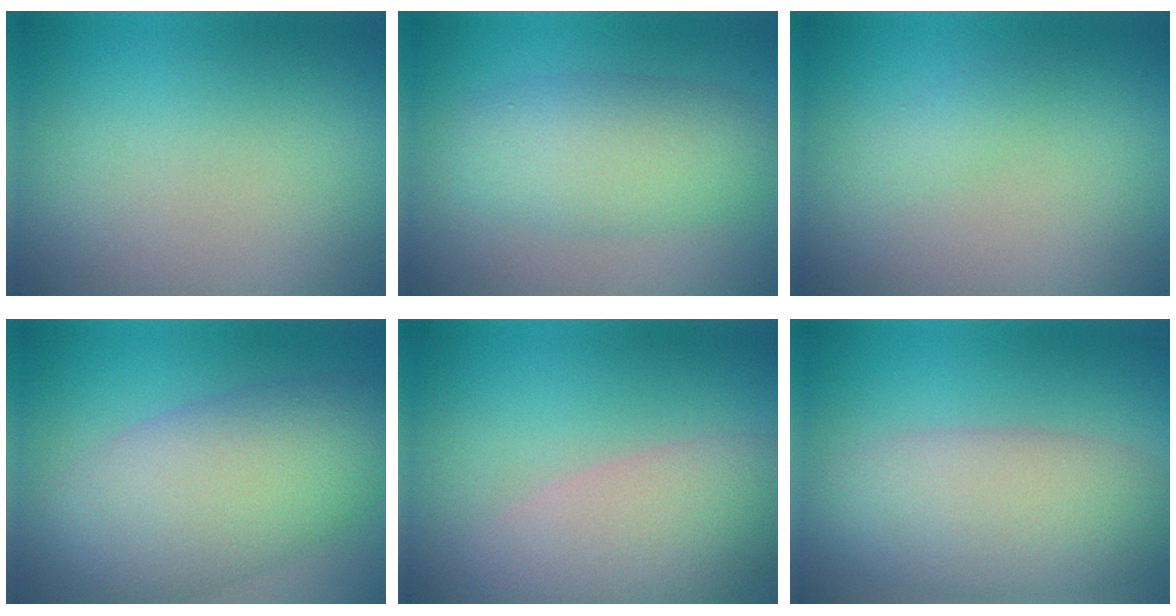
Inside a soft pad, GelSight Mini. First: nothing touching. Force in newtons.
{"total": 5.5, "press": 5.5, "slide": 0.2}
{"total": 0.8, "press": 0.8, "slide": 0.0}
{"total": 9.3, "press": 9.3, "slide": 0.6}
{"total": 7.5, "press": 7.5, "slide": 0.7}
{"total": 7.2, "press": 7.2, "slide": 0.4}